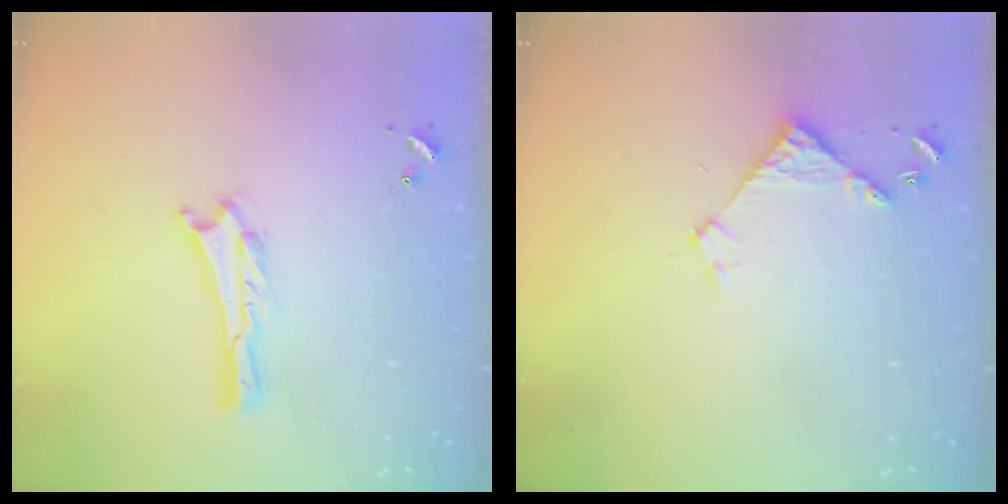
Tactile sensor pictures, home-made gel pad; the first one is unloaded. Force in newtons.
{"total": 4.0, "press": 4.0, "slide": 0.3}